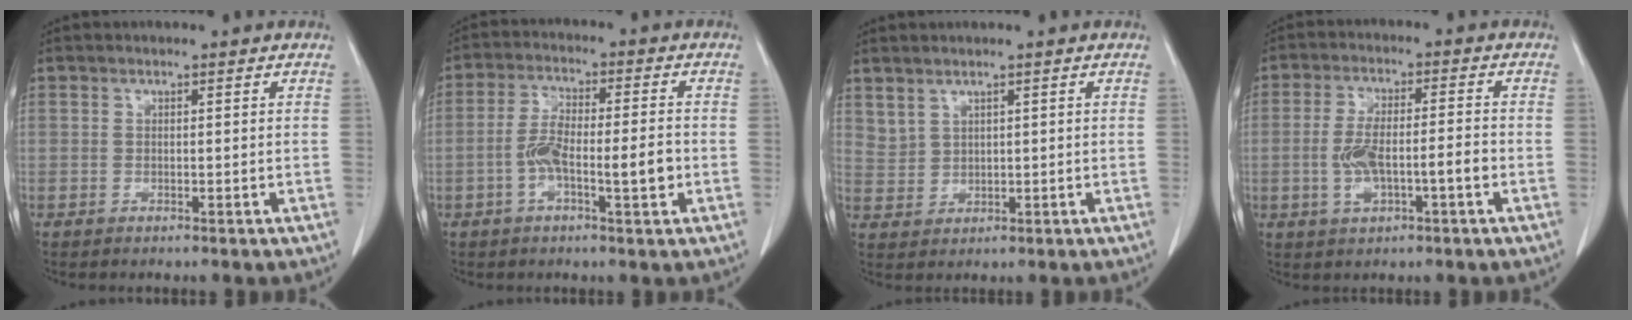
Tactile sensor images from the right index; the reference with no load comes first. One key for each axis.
{"total": 8.3, "fx": -2.0, "fy": 2.0, "fz": 7.8, "tx": -0.144, "ty": 0.013, "tz": -0.038}
{"total": 2.6, "fx": 2.2, "fy": 1.2, "fz": 0.7, "tx": -0.013, "ty": -0.001, "tz": 0.052}
{"total": 7.9, "fx": -1.9, "fy": 2.2, "fz": 7.3, "tx": -0.146, "ty": 0.014, "tz": -0.031}